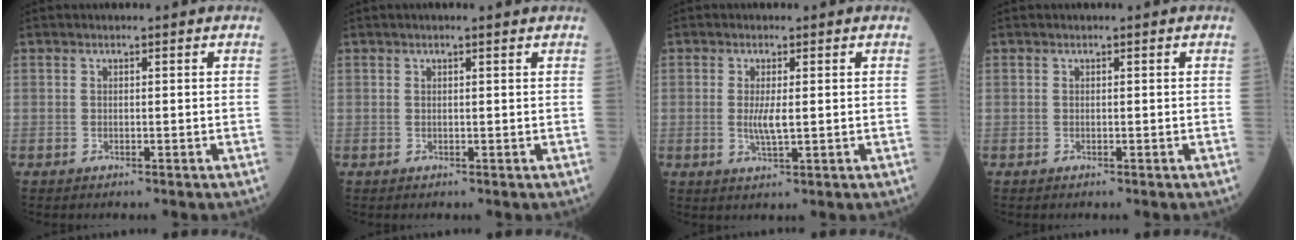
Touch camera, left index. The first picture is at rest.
{"total": 1.4, "force": [1.1, -0.1, 0.9], "torque": [-0.014, 0.011, 0.018]}
{"total": 3.0, "force": [0.0, 0.6, 2.9], "torque": [-0.063, -0.006, 0.004]}
{"total": 0.0}